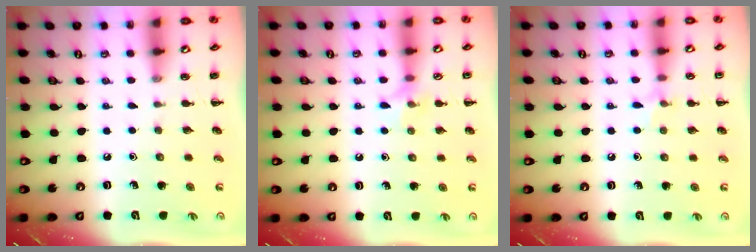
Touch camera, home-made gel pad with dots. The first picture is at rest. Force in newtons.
{"total": 7.3, "press": 7.1, "slide": 1.6}
{"total": 5.5, "press": 5.2, "slide": 1.6}